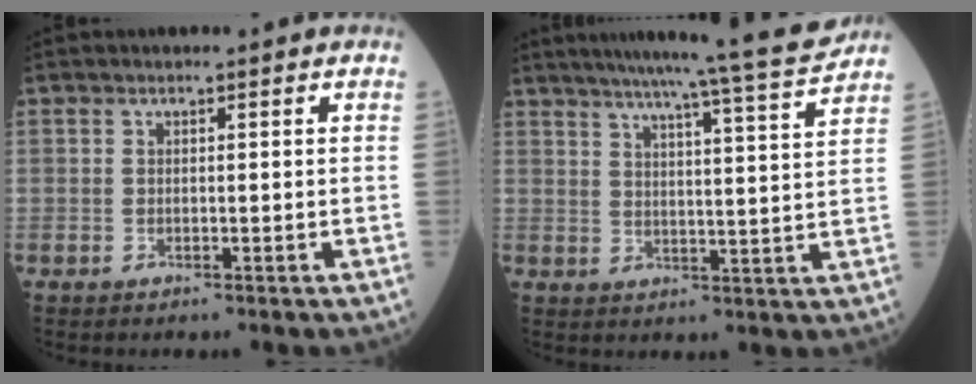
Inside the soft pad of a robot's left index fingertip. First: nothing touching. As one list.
[{"total": 15.6, "force": [14.0, -1.9, 6.7], "torque": [-0.108, -0.040, 0.181]}]